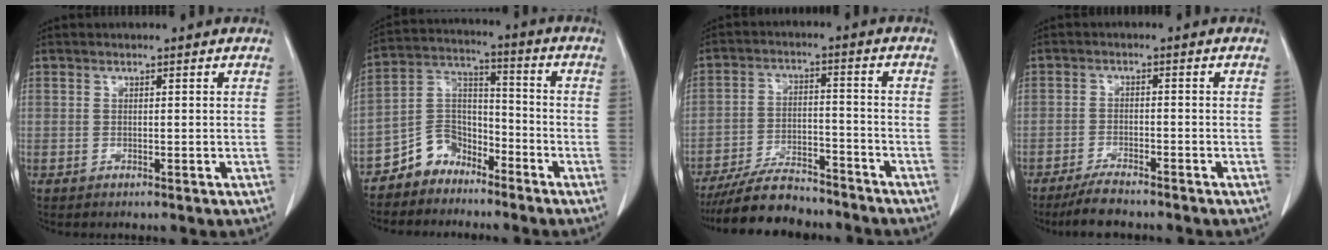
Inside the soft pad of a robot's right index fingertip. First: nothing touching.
{"total": 7.5, "force": [-5.7, 4.7, 1.1], "torque": [-0.017, 0.031, -0.110]}
{"total": 11.8, "force": [-10.5, 3.1, 4.3], "torque": [-0.073, 0.000, -0.174]}
{"total": 5.0, "force": [-4.4, 0.7, 2.3], "torque": [-0.042, -0.013, -0.076]}